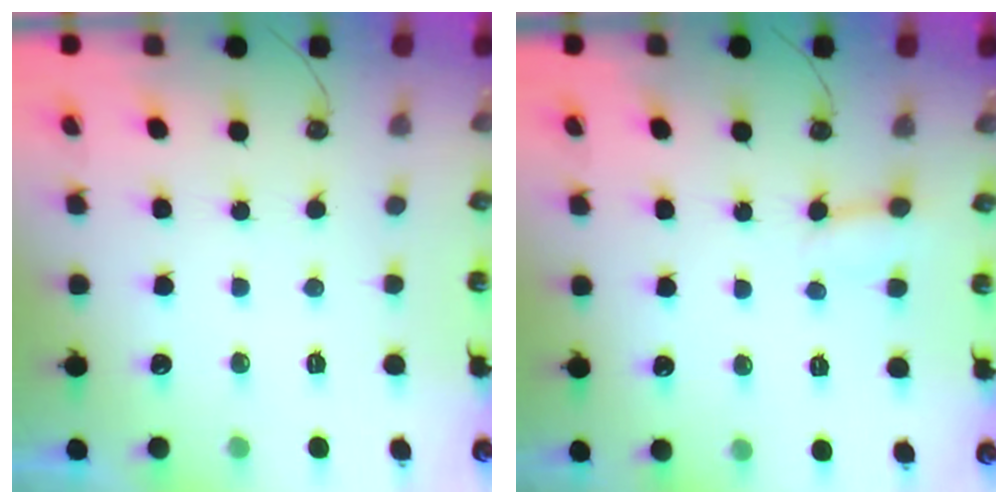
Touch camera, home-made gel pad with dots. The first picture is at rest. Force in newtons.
{"total": 2.7, "press": 2.7, "slide": 0.3}